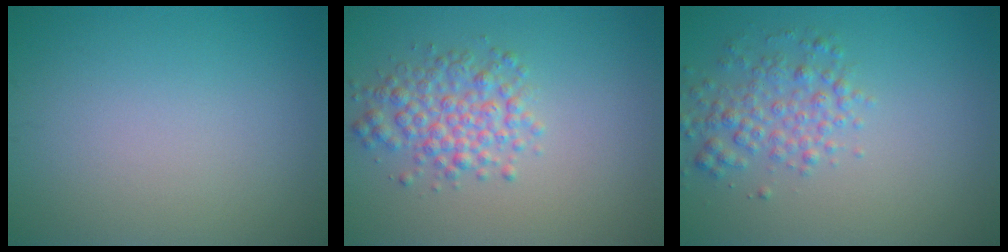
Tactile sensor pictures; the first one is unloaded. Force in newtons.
{"total": 3.7, "press": 3.7, "slide": 0.1}
{"total": 3.1, "press": 3.1, "slide": 0.1}